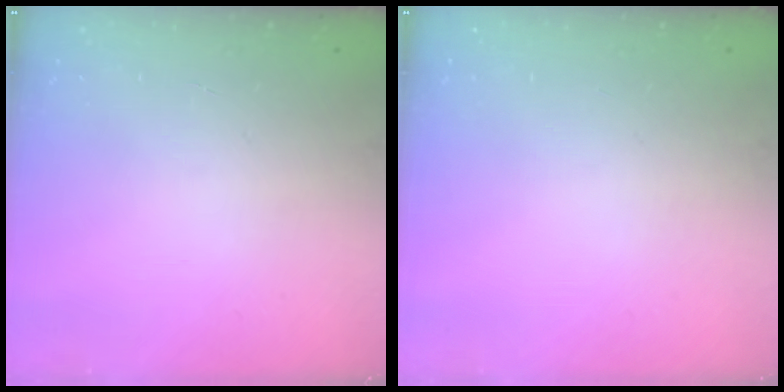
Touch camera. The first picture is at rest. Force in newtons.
{"total": 0.0}